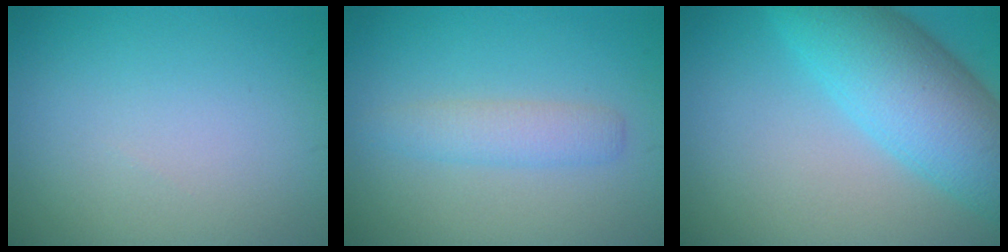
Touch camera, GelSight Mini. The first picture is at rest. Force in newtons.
{"total": 2.4, "press": 2.4, "slide": 0.1}
{"total": 9.2, "press": 9.2, "slide": 0.3}